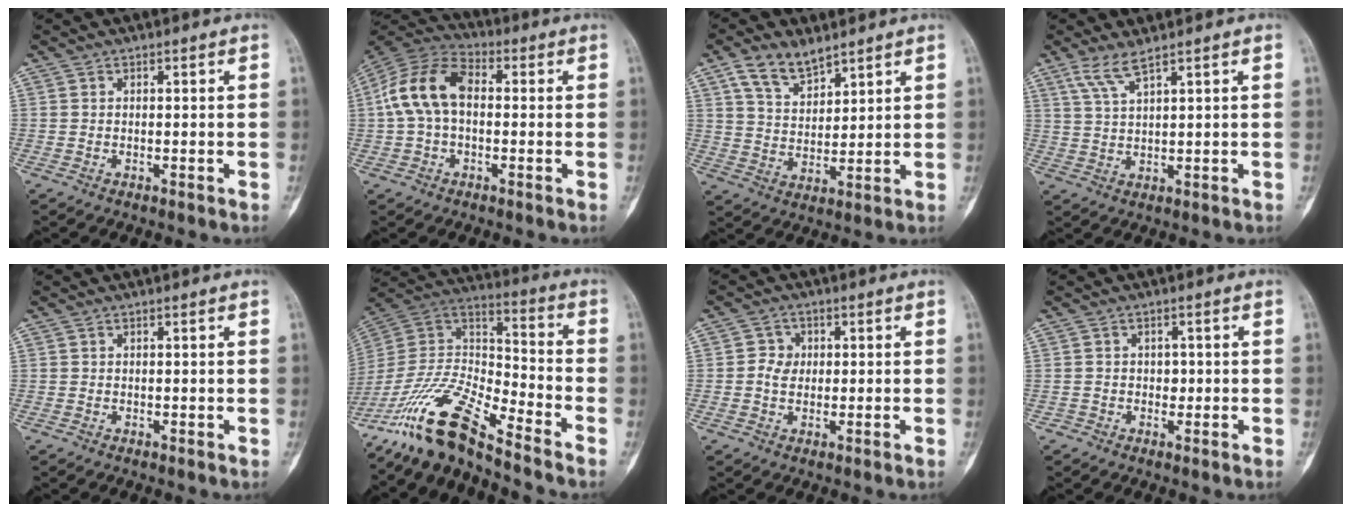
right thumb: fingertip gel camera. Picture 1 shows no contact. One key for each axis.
{"total": 12.4, "fx": 0.6, "fy": 7.7, "fz": 9.6, "tx": -0.190, "ty": 0.037, "tz": 0.000}
{"total": 8.4, "fx": 5.7, "fy": 4.2, "fz": 4.5, "tx": -0.066, "ty": -0.030, "tz": 0.113}
{"total": 4.5, "fx": 3.2, "fy": 0.6, "fz": 3.2, "tx": -0.075, "ty": -0.011, "tz": 0.073}
{"total": 0.0}
{"total": 17.5, "fx": -13.9, "fy": 3.4, "fz": 10.0, "tx": -0.195, "ty": 0.075, "tz": -0.269}
{"total": 3.5, "fx": 0.1, "fy": 3.0, "fz": 1.7, "tx": -0.014, "ty": 0.006, "tz": -0.004}
{"total": 1.9, "fx": -0.4, "fy": 1.7, "fz": 0.5, "tx": 0.008, "ty": 0.008, "tz": -0.009}